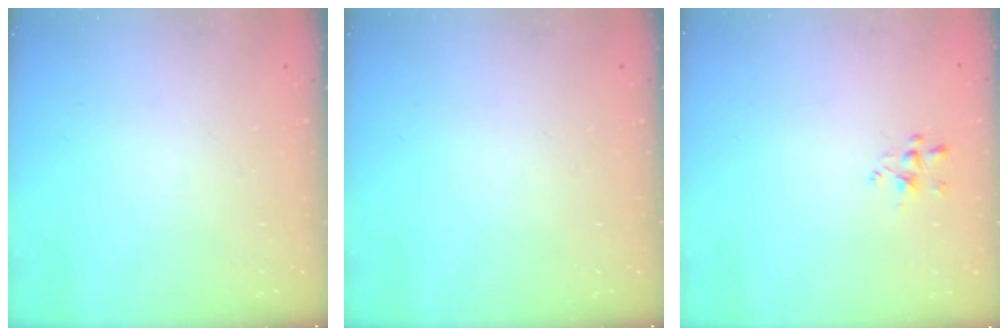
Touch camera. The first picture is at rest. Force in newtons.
{"total": 0.0}
{"total": 1.2, "press": 1.1, "slide": 0.5}